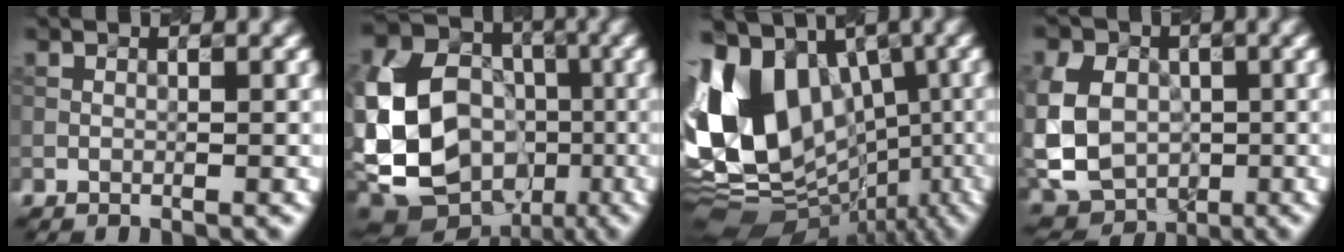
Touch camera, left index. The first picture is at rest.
{"total": 17.4, "force": [-4.9, 14.3, 8.6], "torque": [-0.200, -0.022, -0.095]}
{"total": 15.8, "force": [0.6, 11.9, 10.4], "torque": [-0.213, 0.023, 0.002]}
{"total": 8.9, "force": [-0.9, 7.1, 5.3], "torque": [-0.111, 0.000, -0.026]}